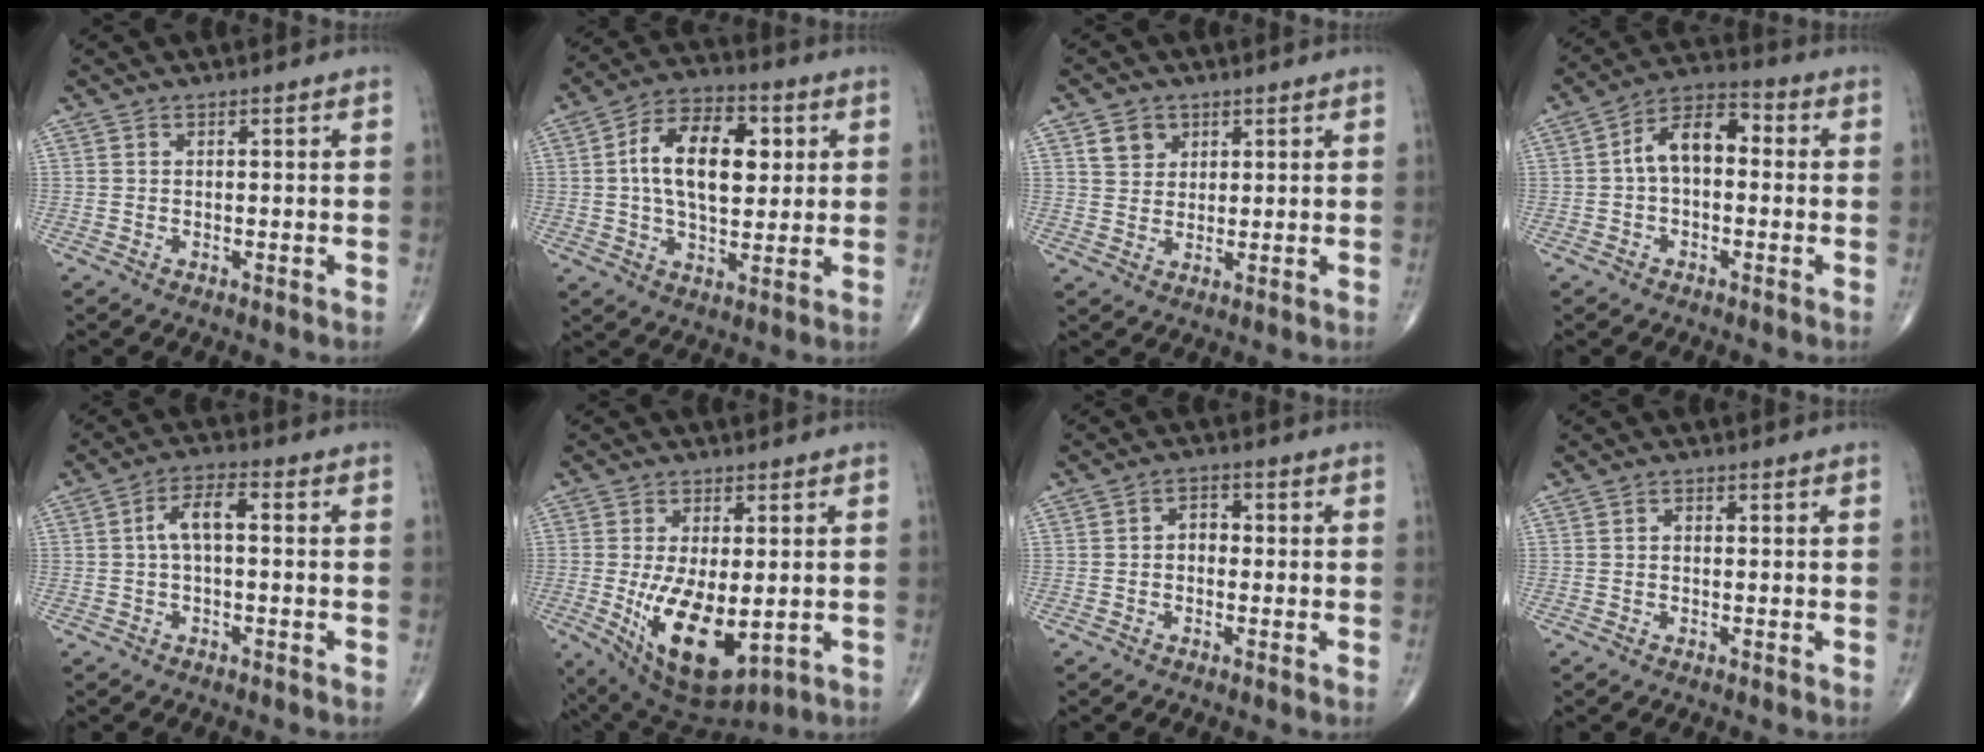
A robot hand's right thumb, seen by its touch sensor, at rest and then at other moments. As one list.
[{"total": 15.5, "force": [2.7, 8.7, 12.5], "torque": [-0.191, 0.009, 0.041]}, {"total": 4.6, "force": [2.2, 3.7, 1.6], "torque": [-0.008, -0.012, 0.040]}, {"total": 9.4, "force": [0.2, 5.7, 7.5], "torque": [-0.111, 0.036, -0.010]}, {"total": 5.2, "force": [0.1, 2.2, 4.7], "torque": [-0.087, 0.022, -0.005]}, {"total": 14.4, "force": [-2.4, 6.8, 12.5], "torque": [-0.215, -0.024, -0.016]}, {"total": 3.2, "force": [-0.2, 2.3, 2.2], "torque": [-0.021, 0.016, -0.010]}, {"total": 1.0, "force": [0.1, 0.6, 0.7], "torque": [-0.012, 0.004, 0.000]}]